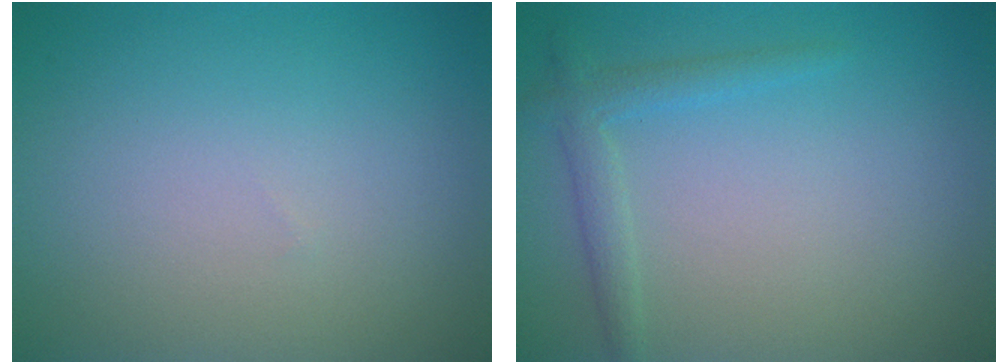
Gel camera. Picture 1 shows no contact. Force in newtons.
{"total": 1.2, "press": 1.2, "slide": 0.1}